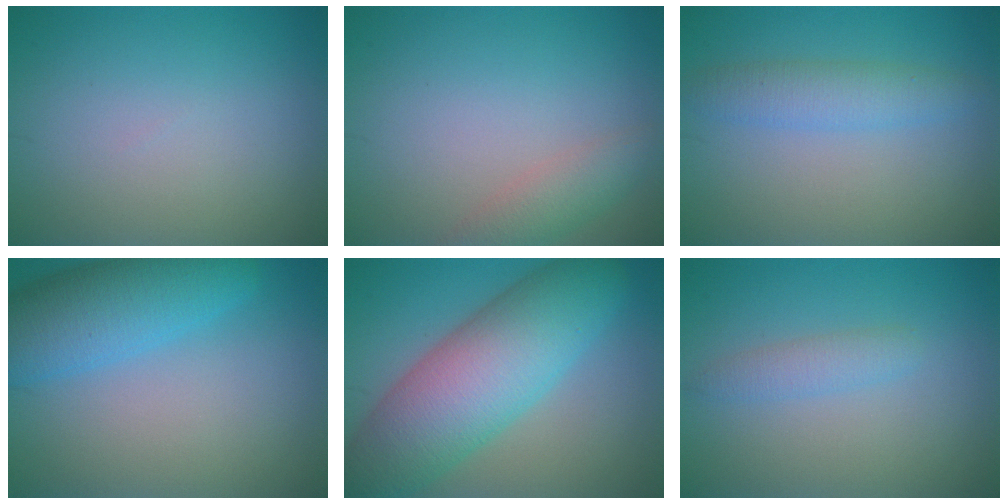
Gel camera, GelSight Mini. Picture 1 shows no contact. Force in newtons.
{"total": 2.5, "press": 2.5, "slide": 0.2}
{"total": 2.9, "press": 2.9, "slide": 0.1}
{"total": 7.1, "press": 7.1, "slide": 0.3}
{"total": 10.9, "press": 10.9, "slide": 0.3}
{"total": 1.7, "press": 1.7, "slide": 0.1}